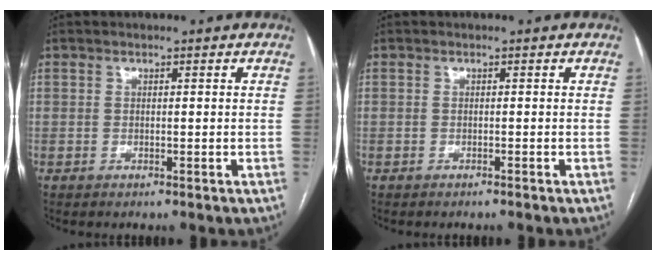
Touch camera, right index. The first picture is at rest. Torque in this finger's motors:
{"motor_torque": [0.20, -0.04, 0.00, -0.01]}